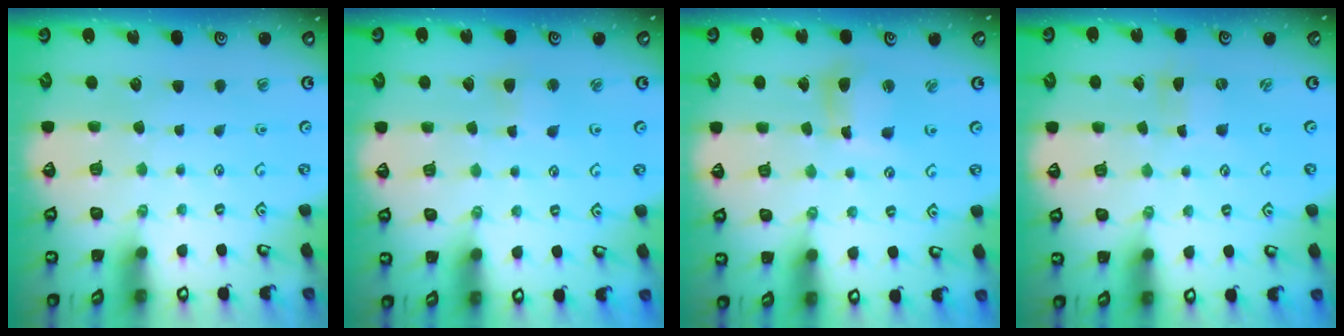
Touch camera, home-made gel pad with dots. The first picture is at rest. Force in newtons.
{"total": 2.7, "press": 2.7, "slide": 0.4}
{"total": 6.8, "press": 6.7, "slide": 1.0}
{"total": 0.0}